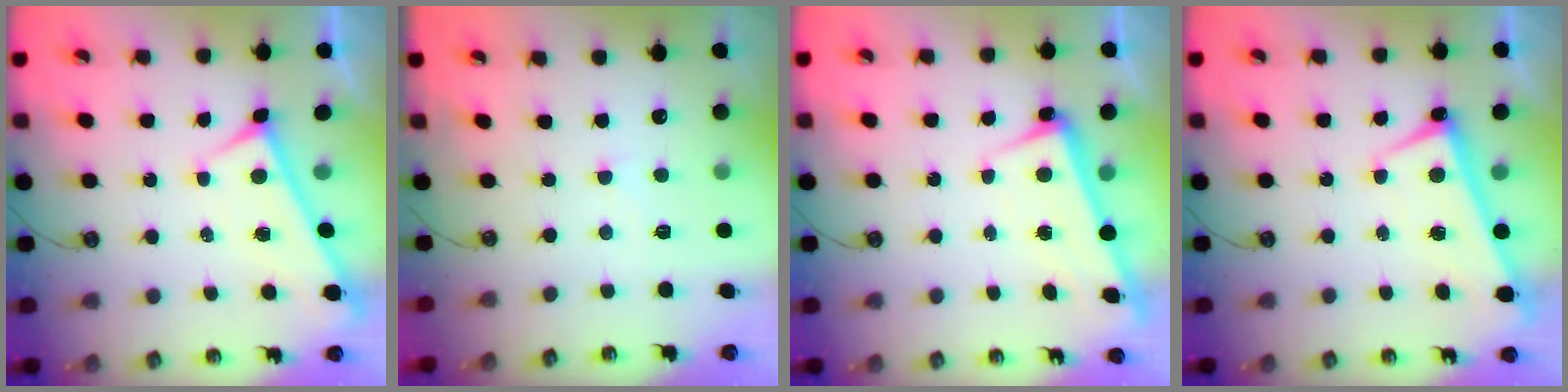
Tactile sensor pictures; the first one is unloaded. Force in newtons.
{"total": 2.2, "press": 2.2, "slide": 0.5}
{"total": 2.4, "press": 2.2, "slide": 0.9}
{"total": 1.3, "press": 1.2, "slide": 0.3}